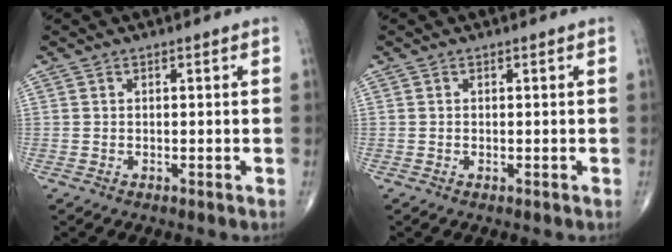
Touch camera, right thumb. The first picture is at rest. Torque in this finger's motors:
{"motor_torque": [0.19, 0.59, -0.23, -0.30, 0.02]}